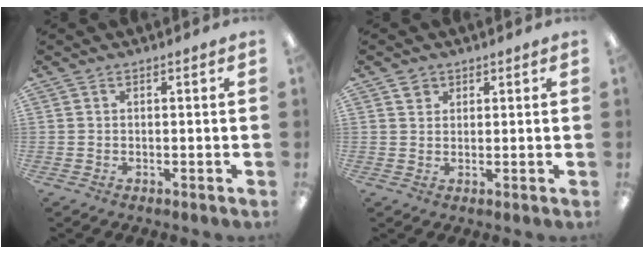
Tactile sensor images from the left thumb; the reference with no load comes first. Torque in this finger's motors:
{"motor_torque": [0.31, 0.11, 0.36, -0.08, -0.01]}